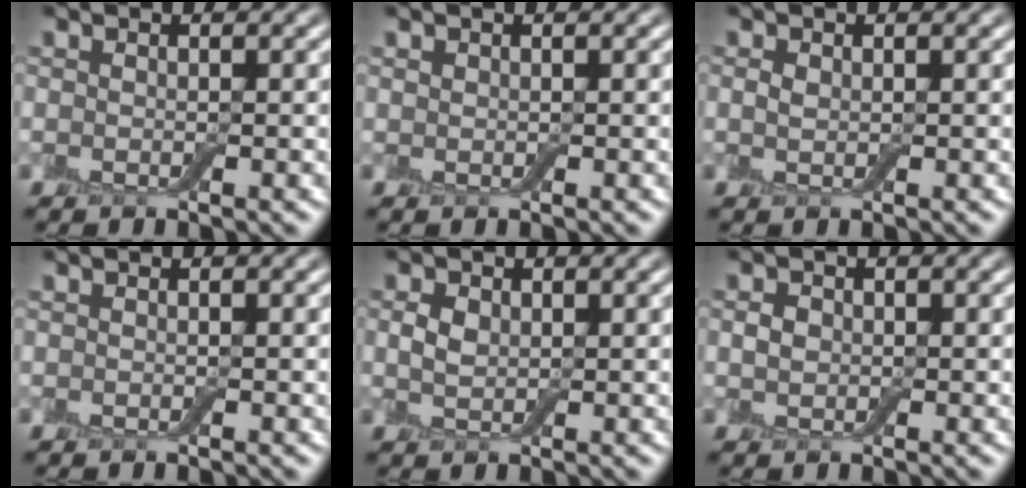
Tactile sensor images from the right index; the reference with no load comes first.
{"total": 0.0}
{"total": 0.7, "force": [0.1, 0.5, 0.4], "torque": [-0.008, -0.001, 0.004]}
{"total": 0.0}
{"total": 1.5, "force": [0.3, 1.1, 1.0], "torque": [-0.022, -0.001, 0.008]}
{"total": 1.2, "force": [-0.1, 1.1, 0.6], "torque": [-0.010, 0.001, -0.004]}